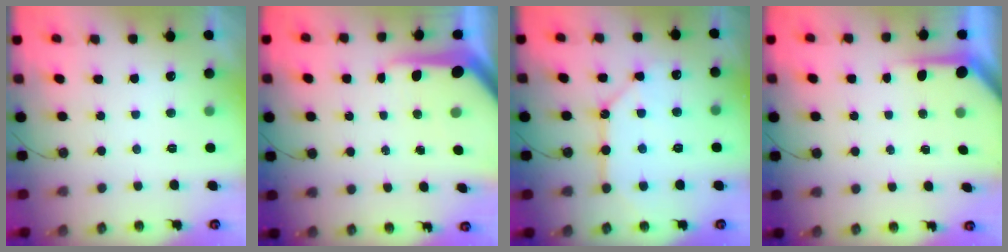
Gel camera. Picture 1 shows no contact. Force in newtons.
{"total": 11.7, "press": 11.6, "slide": 0.9}
{"total": 11.1, "press": 11.1, "slide": 1.1}
{"total": 3.5, "press": 3.5, "slide": 0.4}